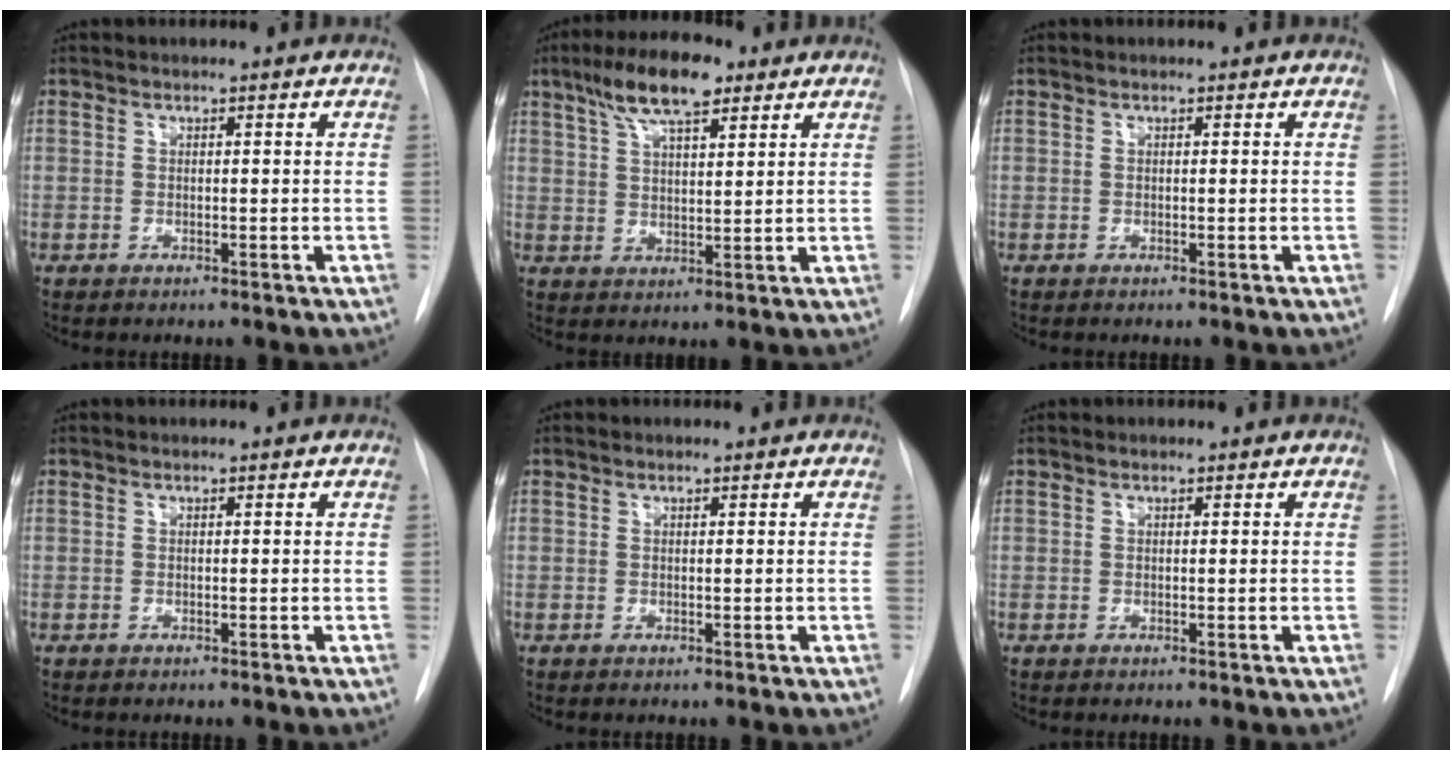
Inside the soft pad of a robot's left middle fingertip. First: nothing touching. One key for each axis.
{"total": 9.6, "fx": 6.0, "fy": 2.7, "fz": 6.9, "tx": -0.129, "ty": 0.017, "tz": 0.105}
{"total": 0.0}
{"total": 0.0}
{"total": 0.0}
{"total": 0.0}